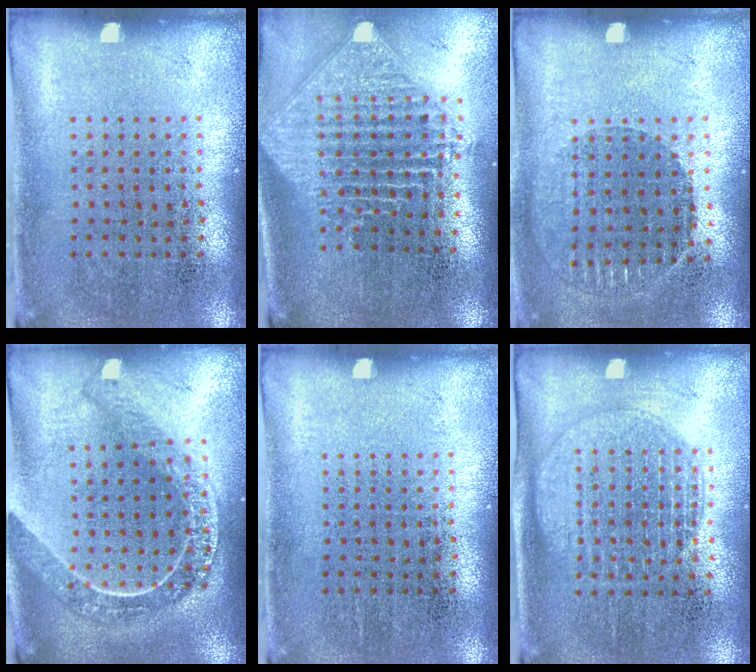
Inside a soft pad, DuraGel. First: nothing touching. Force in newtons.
{"total": 2.3, "press": 1.8, "slide": 1.5}
{"total": 0.8, "press": 0.8, "slide": 0.2}
{"total": 2.2, "press": 1.9, "slide": 1.2}
{"total": 0.0}
{"total": 1.6, "press": 1.4, "slide": 0.7}